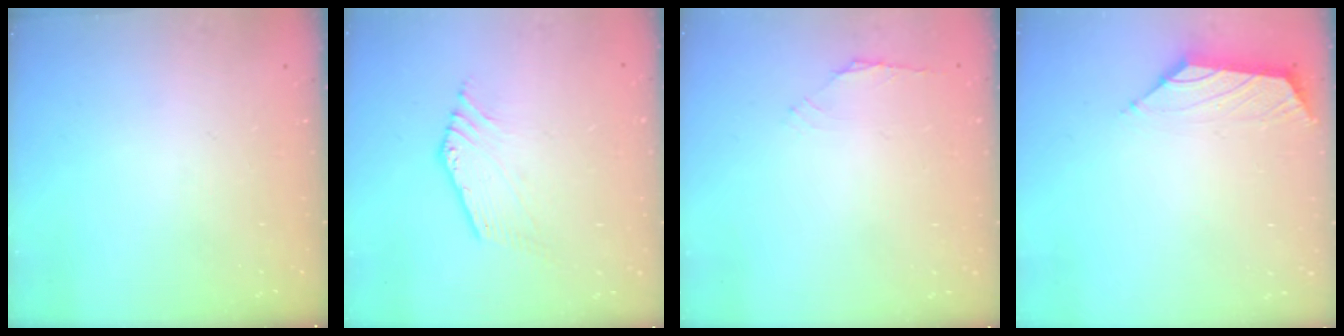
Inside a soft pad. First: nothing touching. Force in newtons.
{"total": 2.8, "press": 2.7, "slide": 0.6}
{"total": 1.6, "press": 1.5, "slide": 0.6}
{"total": 1.6, "press": 1.4, "slide": 0.6}